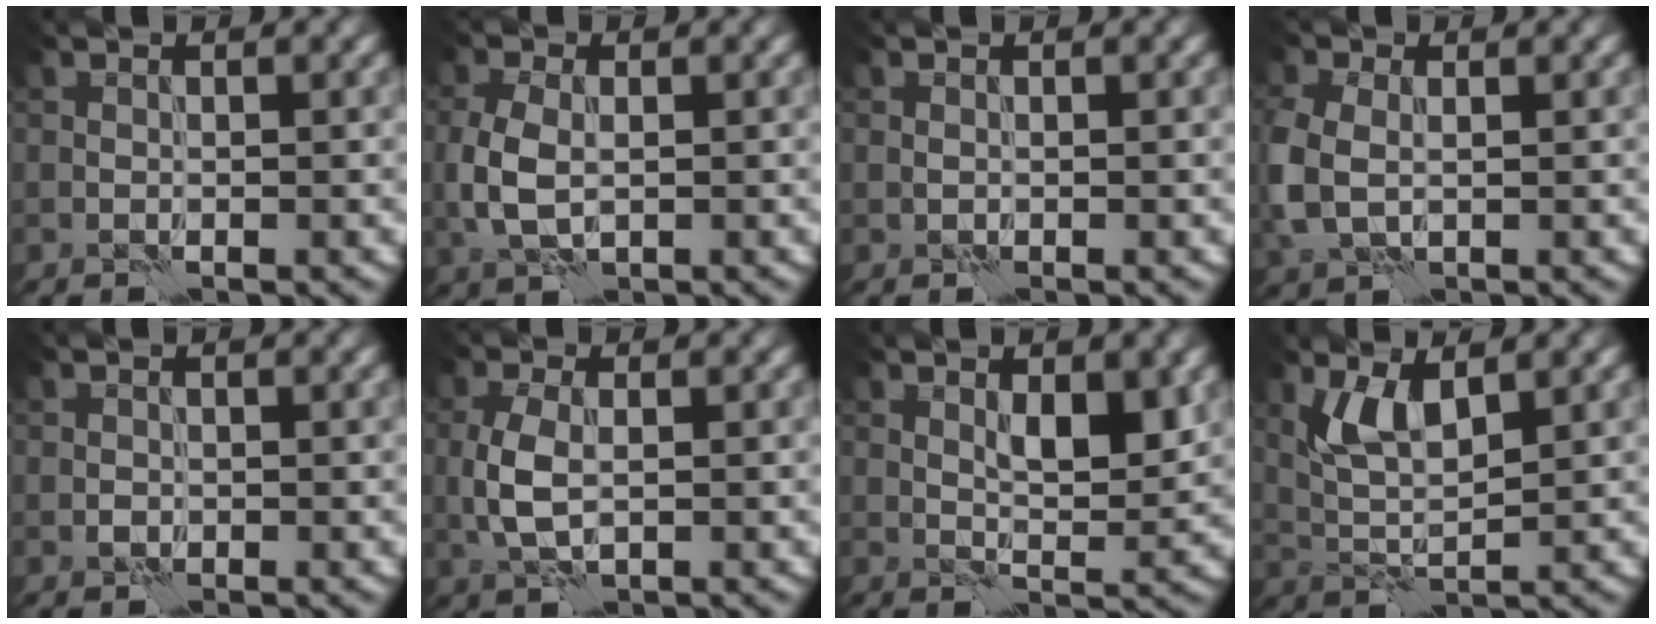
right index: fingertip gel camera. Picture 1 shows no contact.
{"total": 3.9, "force": [-0.1, 2.5, 3.0], "torque": [-0.081, 0.000, -0.001]}
{"total": 0.0}
{"total": 4.9, "force": [-0.2, 3.5, 3.4], "torque": [-0.103, -0.008, -0.001]}
{"total": 0.5, "force": [-0.2, 0.5, 0.2], "torque": [0.000, -0.002, -0.005]}
{"total": 3.6, "force": [0.0, 2.0, 3.1], "torque": [-0.077, 0.002, 0.000]}
{"total": 3.3, "force": [1.2, 1.1, 2.9], "torque": [-0.047, 0.000, 0.023]}
{"total": 4.0, "force": [1.9, 1.4, 3.2], "torque": [-0.074, -0.001, 0.039]}